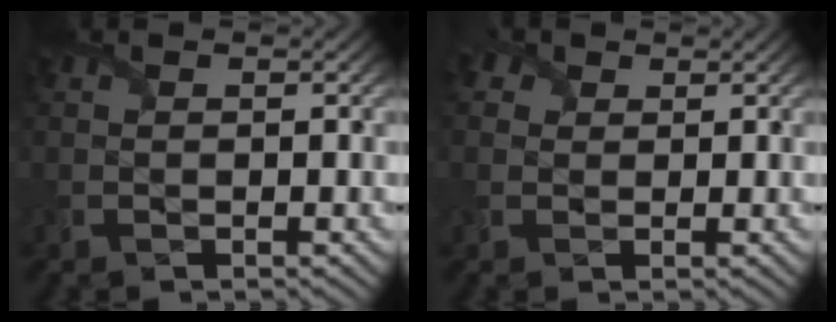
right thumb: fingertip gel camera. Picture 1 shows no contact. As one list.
[{"total": 3.3, "force": [1.7, 2.5, 1.1], "torque": [-0.035, 0.001, 0.031]}]